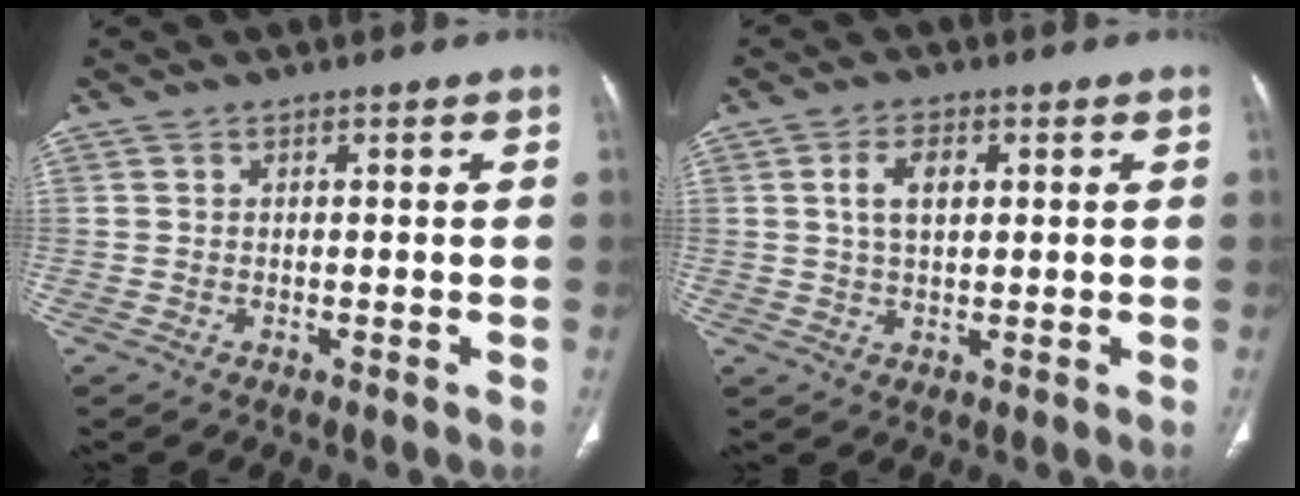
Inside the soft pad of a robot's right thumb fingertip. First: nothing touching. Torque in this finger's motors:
{"motor_torque": [0.22, 1.62, 0.90, -0.22, 0.20]}